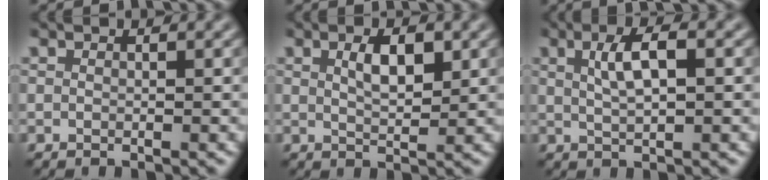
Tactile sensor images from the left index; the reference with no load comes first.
{"total": 2.4, "force": [0.5, 0.9, 2.2], "torque": [-0.038, 0.004, 0.016]}
{"total": 3.2, "force": [0.4, 0.8, 3.0], "torque": [-0.053, 0.010, 0.015]}